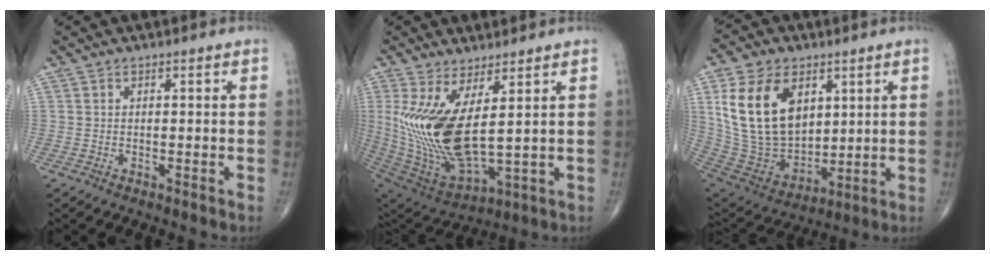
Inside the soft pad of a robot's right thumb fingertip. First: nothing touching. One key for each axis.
{"total": 18.1, "fx": 3.7, "fy": 7.1, "fz": 16.2, "tx": -0.342, "ty": -0.044, "tz": 0.089}
{"total": 20.1, "fx": 6.7, "fy": 13.2, "fz": 13.7, "tx": -0.238, "ty": -0.026, "tz": 0.144}